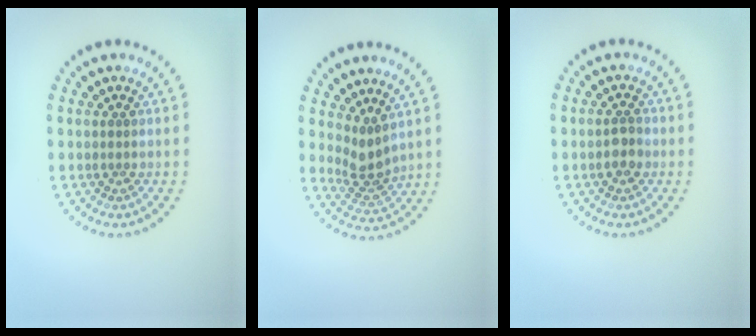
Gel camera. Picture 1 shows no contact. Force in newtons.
{"total": 2.7, "press": 2.1, "slide": 1.7}
{"total": 1.8, "press": 1.8, "slide": 0.3}